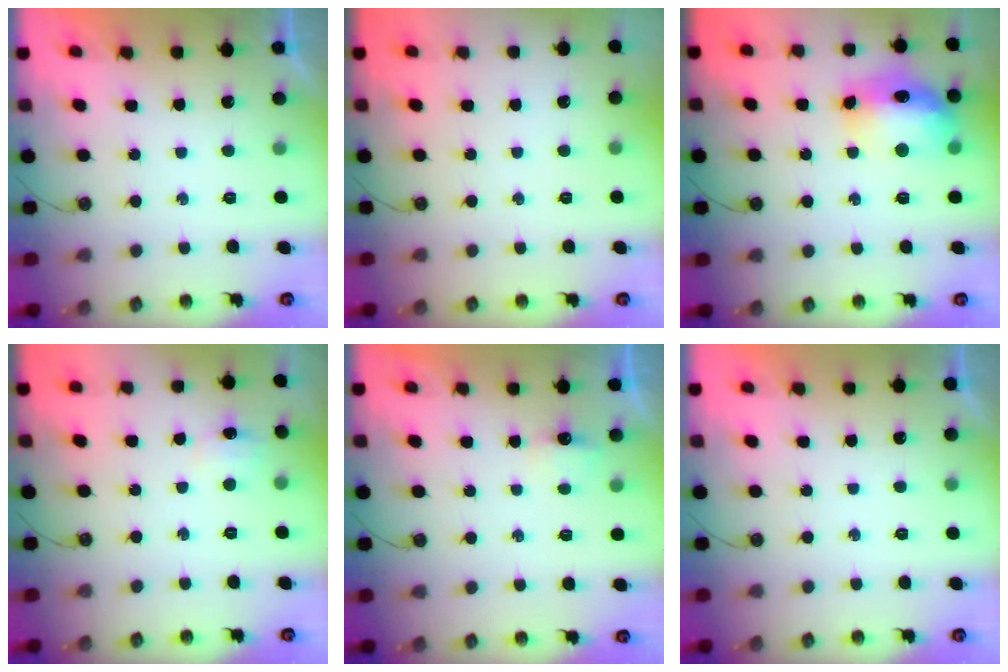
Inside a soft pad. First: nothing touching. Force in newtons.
{"total": 0.0}
{"total": 14.7, "press": 14.6, "slide": 1.4}
{"total": 7.1, "press": 7.0, "slide": 0.9}
{"total": 2.7, "press": 2.6, "slide": 0.4}
{"total": 0.0}